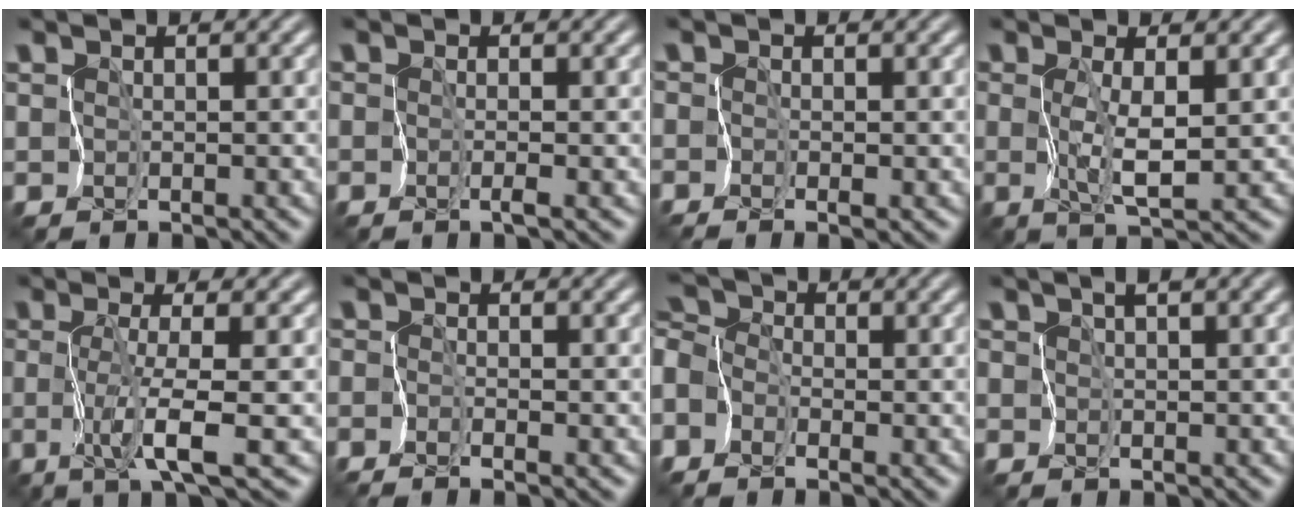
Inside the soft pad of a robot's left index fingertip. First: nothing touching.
{"total": 0.8, "force": [-0.4, -0.4, 0.5], "torque": [-0.016, -0.006, -0.009]}
{"total": 0.7, "force": [-0.7, 0.0, 0.3], "torque": [-0.009, -0.005, -0.015]}
{"total": 2.4, "force": [0.4, 0.1, 2.4], "torque": [-0.056, -0.005, 0.012]}
{"total": 3.6, "force": [-1.0, -0.3, 3.4], "torque": [-0.069, -0.005, -0.021]}
{"total": 1.2, "force": [-1.1, -0.5, 0.1], "torque": [-0.009, -0.005, -0.025]}
{"total": 4.6, "force": [-2.7, 3.0, 2.3], "torque": [-0.052, 0.002, -0.056]}
{"total": 2.3, "force": [0.9, 0.8, 2.0], "torque": [-0.033, 0.007, 0.010]}